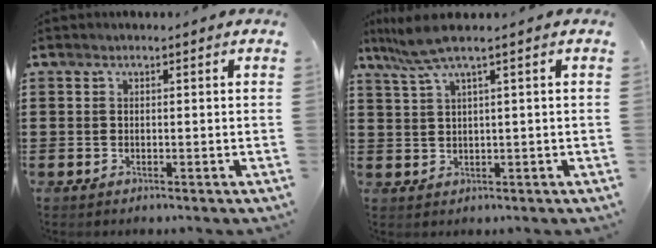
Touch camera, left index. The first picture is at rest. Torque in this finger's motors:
{"motor_torque": [0.28, -0.57, 0.07, 0.01]}